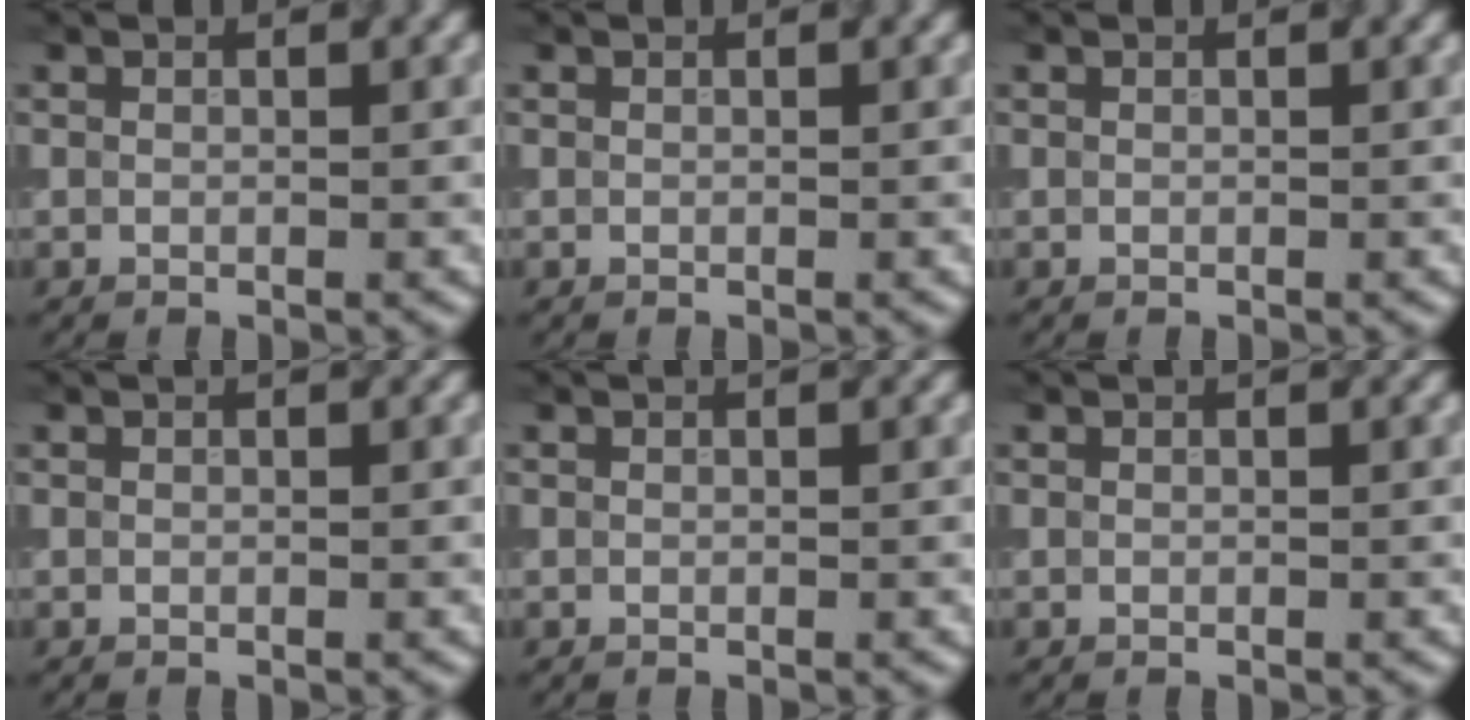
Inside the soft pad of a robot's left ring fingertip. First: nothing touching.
{"total": 0.0}
{"total": 0.0}
{"total": 0.0}
{"total": 0.0}
{"total": 0.0}